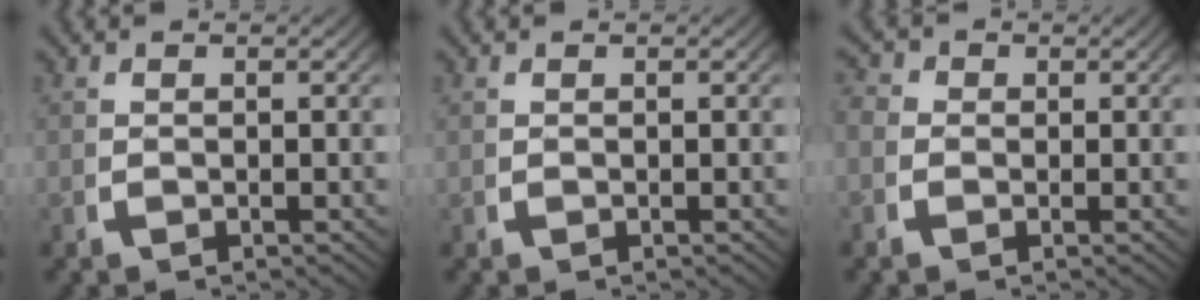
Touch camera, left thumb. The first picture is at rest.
{"total": 0.0}
{"total": 2.3, "force": [-0.1, 2.2, 0.5], "torque": [-0.009, -0.006, -0.012]}